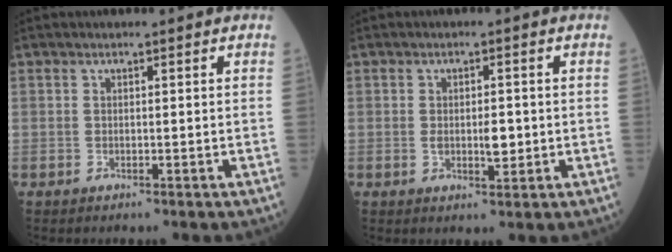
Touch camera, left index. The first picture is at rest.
{"total": 3.1, "force": [-0.5, 1.1, 2.8], "torque": [-0.045, -0.004, -0.006]}